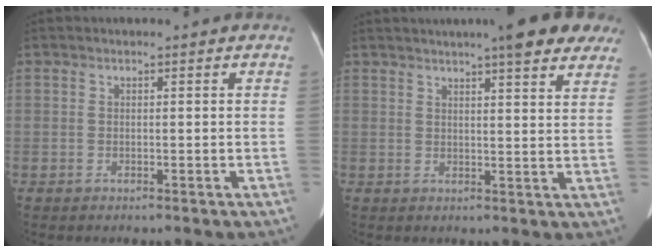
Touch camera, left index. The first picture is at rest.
{"total": 10.6, "force": [8.2, 1.5, 6.6], "torque": [-0.078, 0.011, 0.087]}